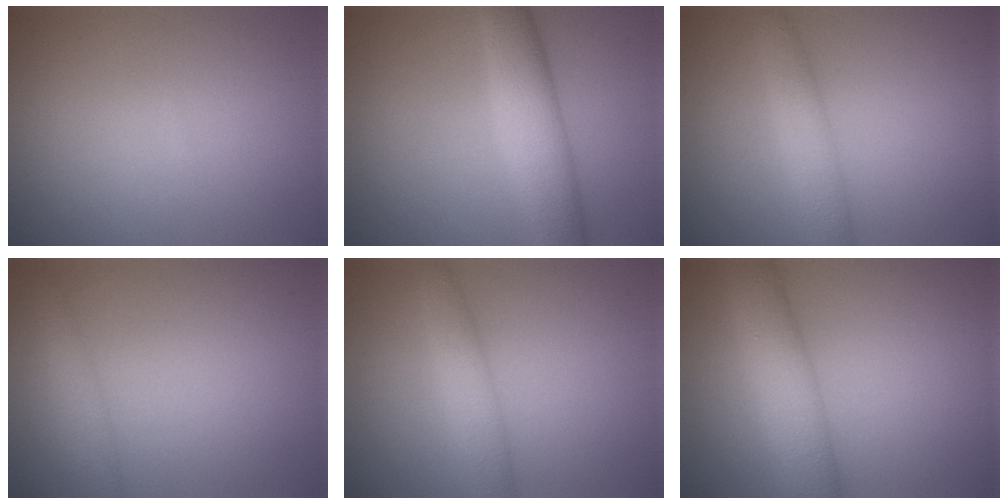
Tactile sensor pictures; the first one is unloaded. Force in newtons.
{"total": 6.1, "press": 6.1, "slide": 0.1}
{"total": 2.6, "press": 2.6, "slide": 0.1}
{"total": 1.7, "press": 1.7, "slide": 0.1}
{"total": 2.7, "press": 2.7, "slide": 0.1}
{"total": 5.9, "press": 5.9, "slide": 0.2}